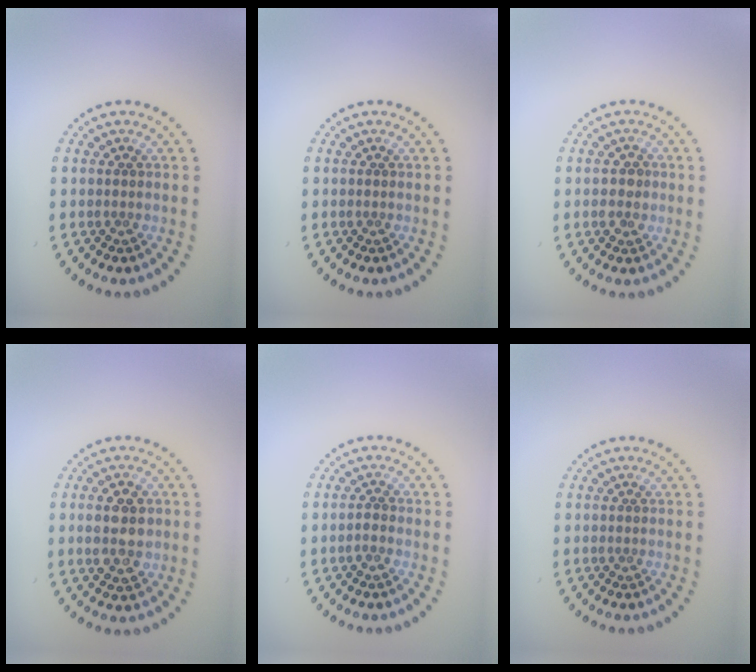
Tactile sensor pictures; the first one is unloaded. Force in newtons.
{"total": 0.0}
{"total": 1.6, "press": 1.6, "slide": 0.2}
{"total": 3.6, "press": 3.6, "slide": 0.5}
{"total": 0.6, "press": 0.5, "slide": 0.2}
{"total": 0.0}